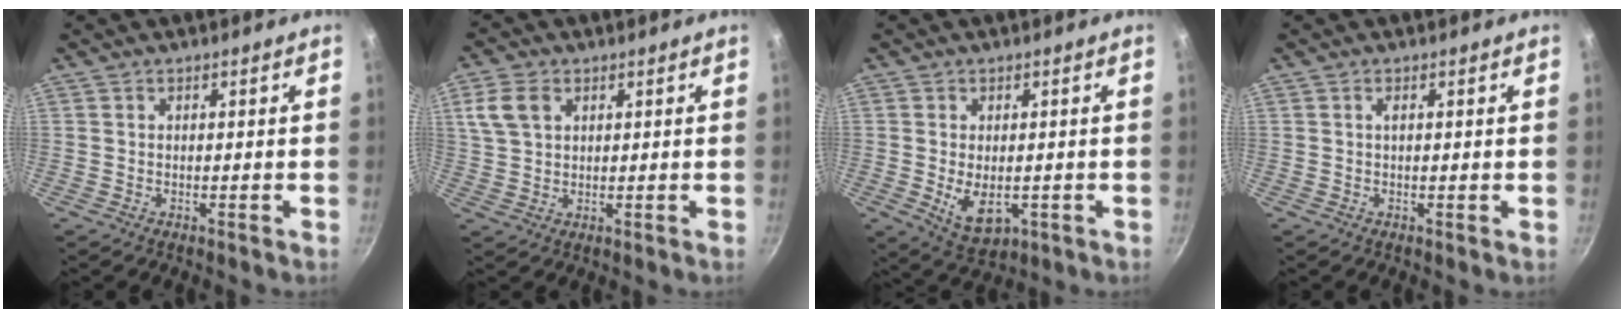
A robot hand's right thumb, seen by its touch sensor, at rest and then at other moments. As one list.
[{"total": 5.3, "force": [2.4, 3.6, 3.2], "torque": [-0.058, -0.001, 0.047]}, {"total": 7.2, "force": [-1.1, 4.3, 5.7], "torque": [-0.086, -0.011, -0.004]}, {"total": 0.7, "force": [0.2, -0.7, 0.1], "torque": [-0.002, -0.003, 0.003]}]